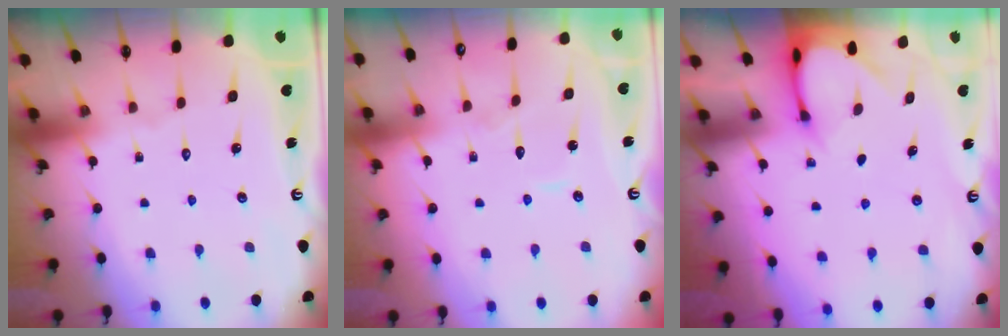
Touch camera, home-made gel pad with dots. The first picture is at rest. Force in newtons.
{"total": 5.4, "press": 5.4, "slide": 0.4}
{"total": 2.8, "press": 2.8, "slide": 0.3}